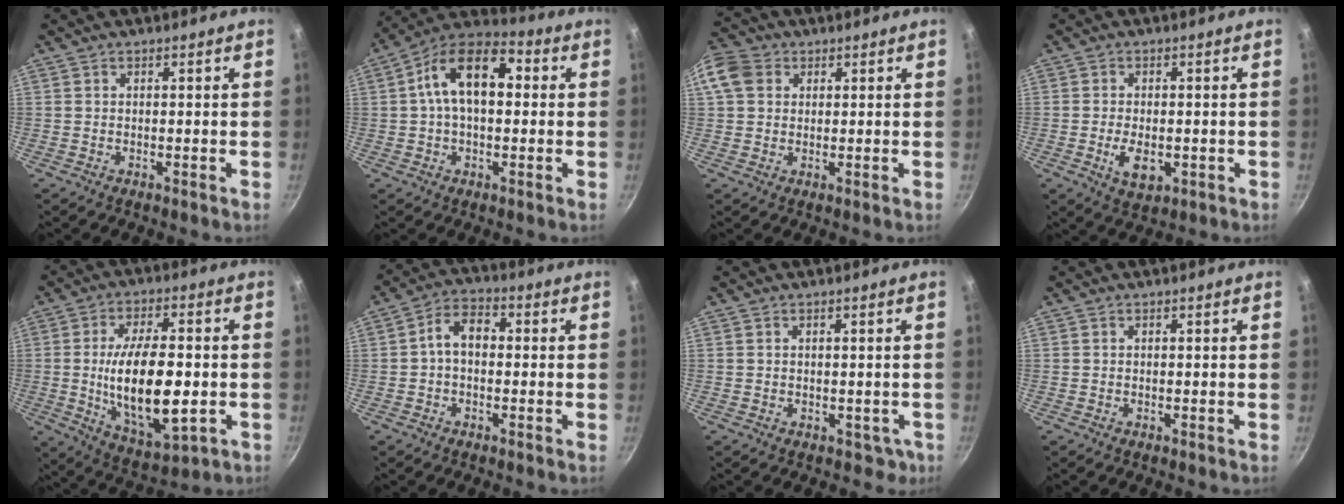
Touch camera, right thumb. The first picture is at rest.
{"total": 14.4, "force": [2.0, 8.4, 11.5], "torque": [-0.166, 0.035, 0.013]}
{"total": 8.8, "force": [2.4, 7.2, 4.4], "torque": [-0.082, 0.012, 0.035]}
{"total": 5.8, "force": [-1.4, 3.3, 4.6], "torque": [-0.075, -0.001, -0.015]}
{"total": 18.4, "force": [-2.1, 8.2, 16.3], "torque": [-0.270, 0.004, -0.022]}
{"total": 6.2, "force": [-0.1, 4.2, 4.6], "torque": [-0.068, 0.024, -0.015]}
{"total": 2.4, "force": [-0.3, 1.9, 1.4], "torque": [-0.004, 0.016, 0.014]}
{"total": 0.0}